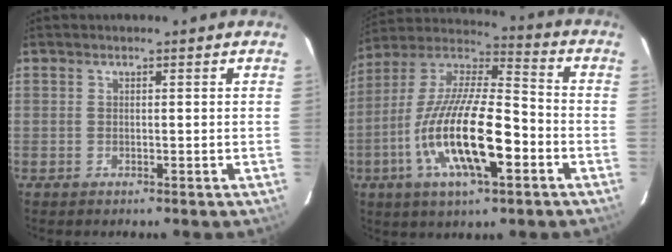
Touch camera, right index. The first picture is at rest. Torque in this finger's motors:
{"motor_torque": [1.30, -0.83, 1.05, 0.21]}